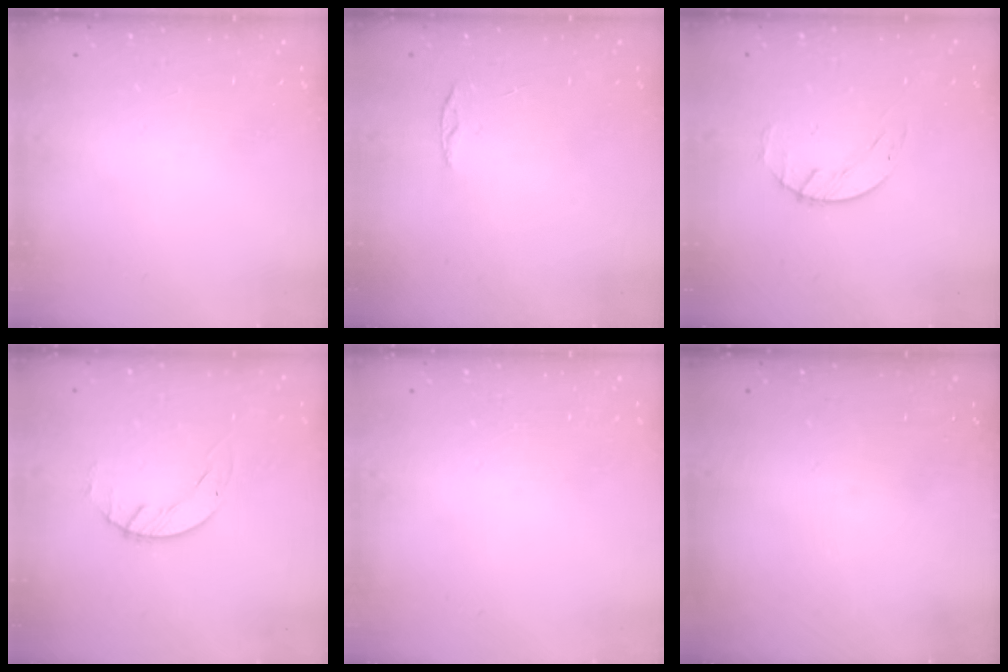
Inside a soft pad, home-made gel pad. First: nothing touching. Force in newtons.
{"total": 4.0, "press": 3.9, "slide": 0.4}
{"total": 1.6, "press": 1.6, "slide": 0.3}
{"total": 1.4, "press": 1.4, "slide": 0.2}
{"total": 0.0}
{"total": 0.0}